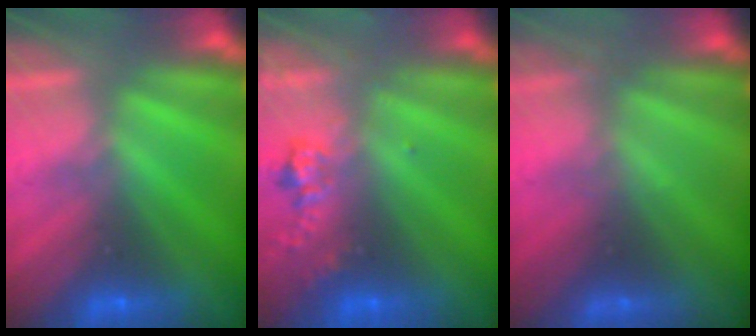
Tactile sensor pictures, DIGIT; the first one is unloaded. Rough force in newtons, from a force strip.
{"total": 2.4}
{"total": 2.3}